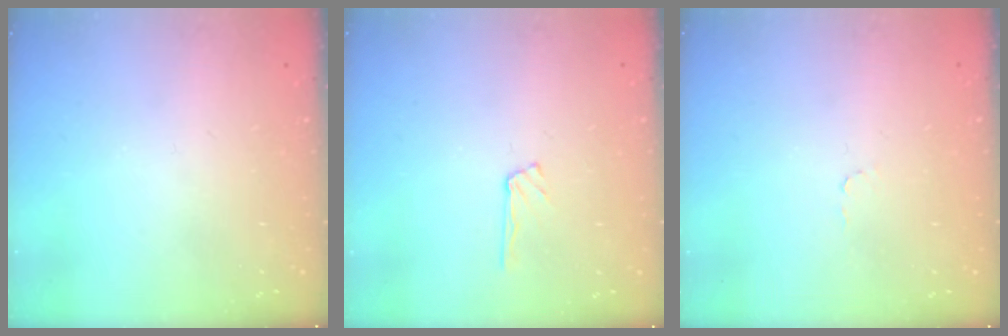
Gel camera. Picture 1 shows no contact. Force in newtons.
{"total": 4.7, "press": 4.6, "slide": 0.5}
{"total": 2.7, "press": 2.7, "slide": 0.3}